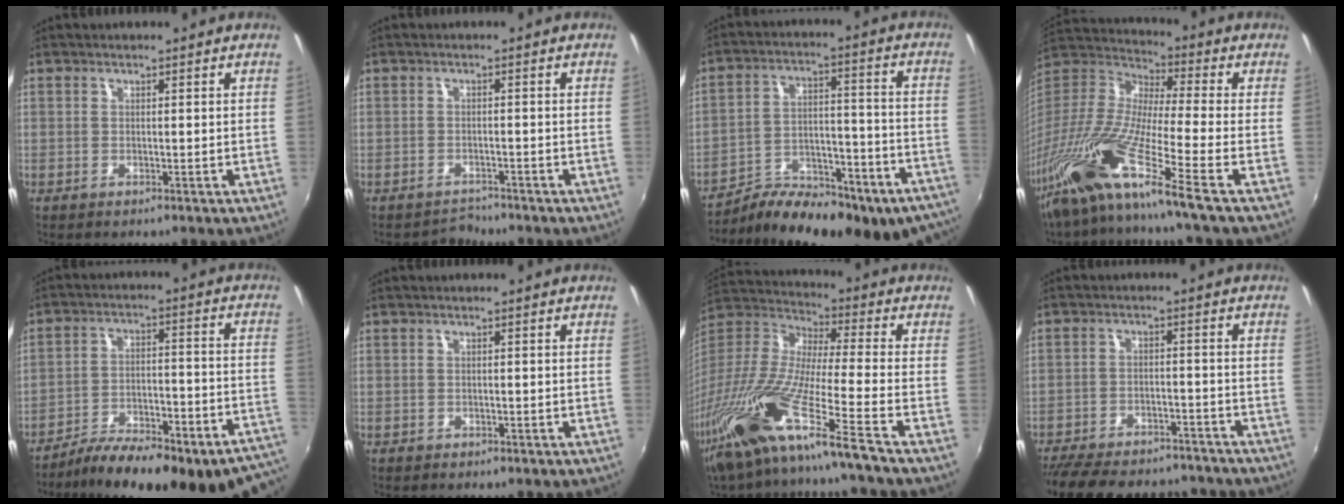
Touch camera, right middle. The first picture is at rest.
{"total": 2.5, "force": [-2.3, 0.8, -0.6], "torque": [0.005, 0.003, -0.040]}
{"total": 24.9, "force": [-19.3, 9.4, 12.6], "torque": [-0.202, -0.003, -0.259]}
{"total": 18.6, "force": [-12.9, -1.3, 13.3], "torque": [-0.240, -0.044, -0.252]}
{"total": 28.4, "force": [-22.2, 8.5, 15.6], "torque": [-0.234, -0.022, -0.291]}
{"total": 1.0, "force": [-0.6, 0.7, 0.2], "torque": [-0.007, -0.003, -0.007]}
{"total": 21.4, "force": [-15.3, -1.2, 14.9], "torque": [-0.262, -0.066, -0.283]}
{"total": 20.8, "force": [-17.5, 7.2, 8.5], "torque": [-0.189, -0.010, -0.241]}